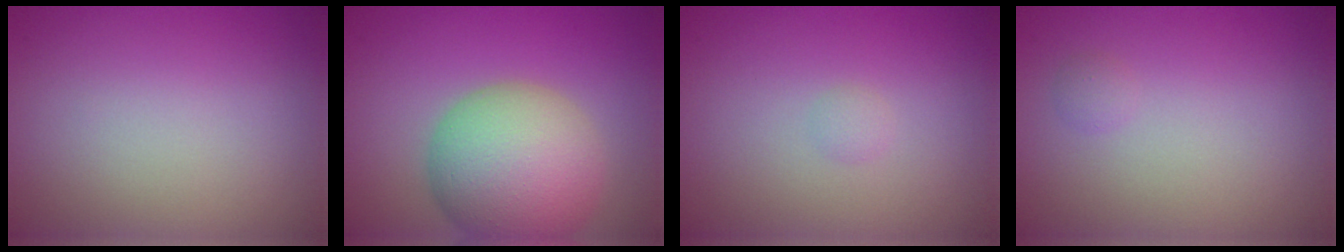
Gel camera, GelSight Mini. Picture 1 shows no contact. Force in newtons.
{"total": 9.4, "press": 9.4, "slide": 0.7}
{"total": 0.6, "press": 0.6, "slide": 0.0}
{"total": 0.6, "press": 0.6, "slide": 0.0}